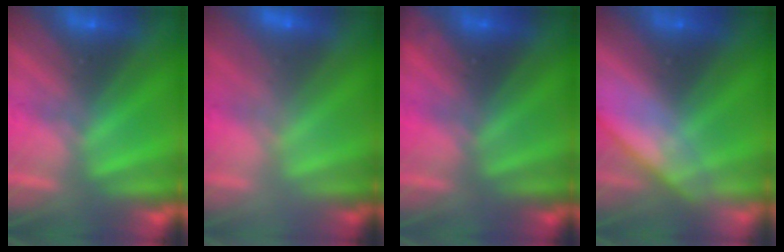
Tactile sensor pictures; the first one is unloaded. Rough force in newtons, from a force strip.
{"total": 2.9}
{"total": 2.0}
{"total": 3.1}